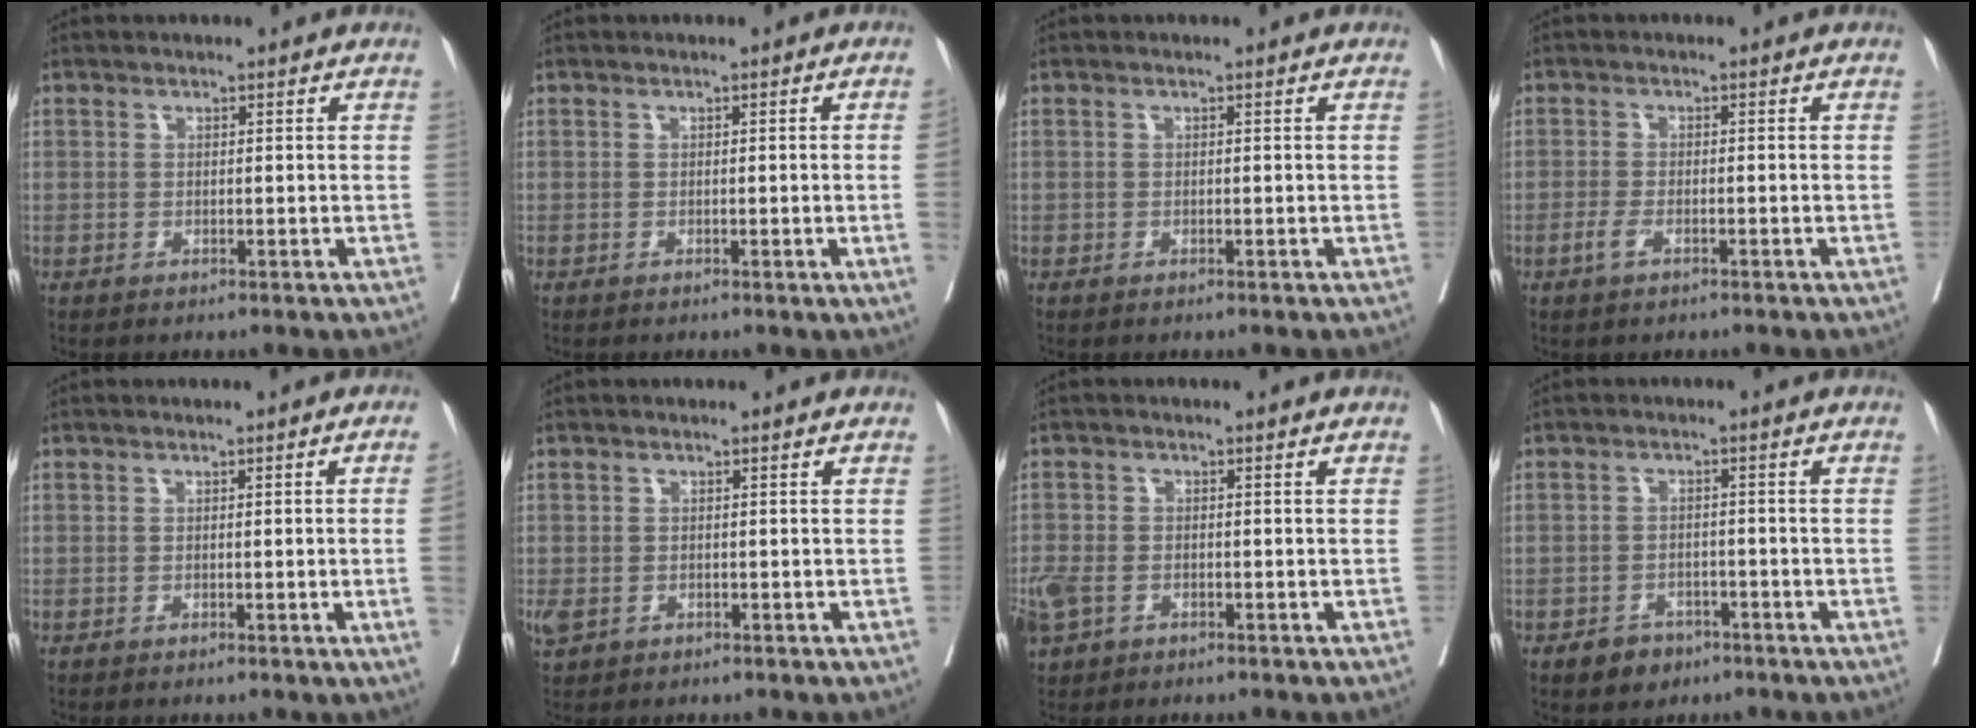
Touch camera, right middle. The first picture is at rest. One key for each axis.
{"total": 2.7, "fx": -0.3, "fy": -0.8, "fz": 2.6, "tx": -0.043, "ty": -0.001, "tz": 0.001}
{"total": 0.0}
{"total": 2.0, "fx": -1.1, "fy": 0.7, "fz": 1.5, "tx": -0.036, "ty": -0.001, "tz": -0.020}
{"total": 4.1, "fx": -0.5, "fy": -1.2, "fz": 3.9, "tx": -0.061, "ty": -0.006, "tz": 0.000}
{"total": 2.1, "fx": -0.6, "fy": 1.7, "fz": 1.1, "tx": -0.027, "ty": -0.002, "tz": -0.003}
{"total": 6.6, "fx": -3.1, "fy": 4.7, "fz": 3.6, "tx": -0.105, "ty": -0.004, "tz": -0.055}
{"total": 3.6, "fx": -2.2, "fy": 2.6, "fz": 1.0, "tx": -0.013, "ty": 0.008, "tz": -0.026}